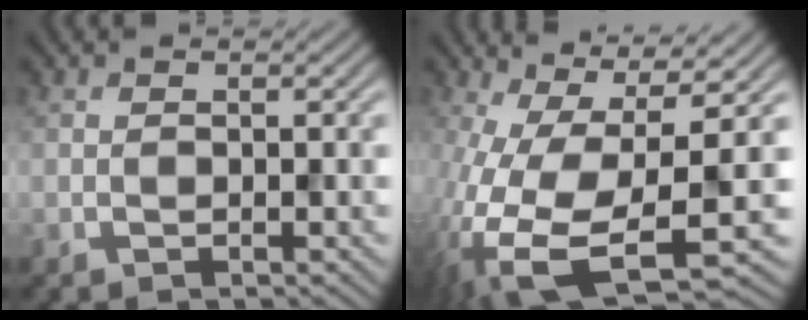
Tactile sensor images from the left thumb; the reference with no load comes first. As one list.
[{"total": 15.7, "force": [-3.1, 6.0, 14.2], "torque": [-0.305, -0.033, -0.037]}]